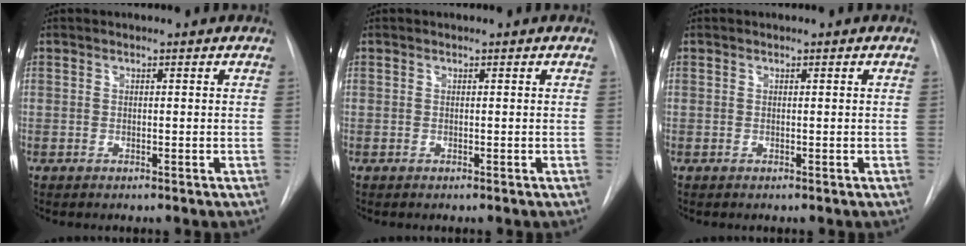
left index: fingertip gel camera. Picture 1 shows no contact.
{"total": 0.0}
{"total": 0.0}